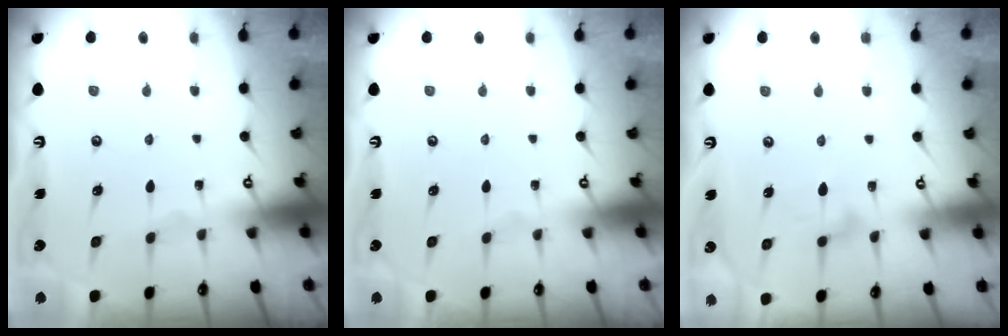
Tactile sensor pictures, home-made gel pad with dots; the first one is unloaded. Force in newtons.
{"total": 0.0}
{"total": 8.4, "press": 8.4, "slide": 0.5}